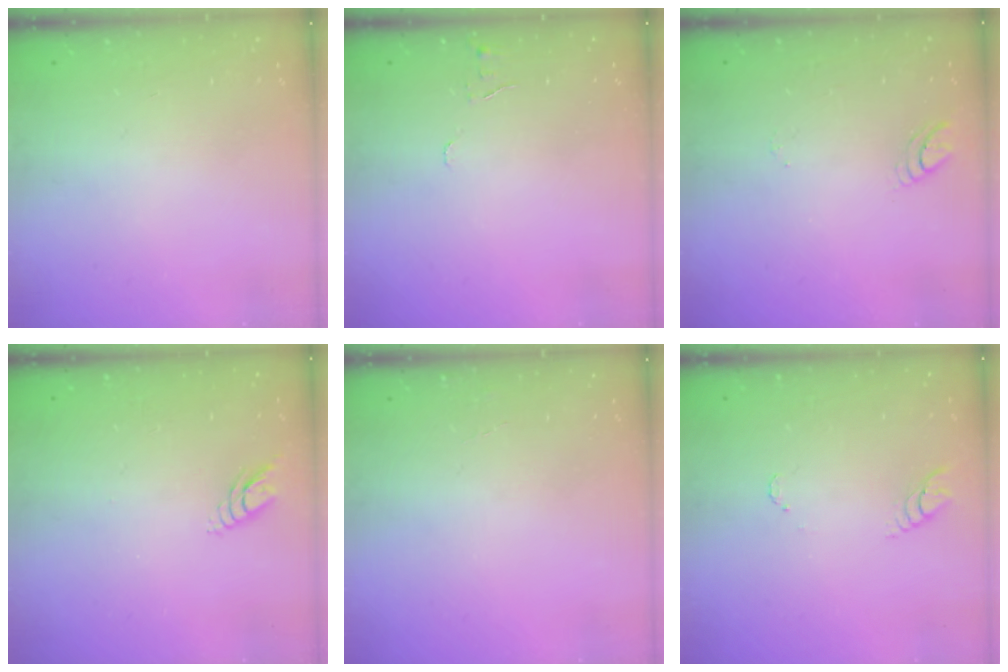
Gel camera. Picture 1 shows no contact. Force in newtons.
{"total": 4.7, "press": 4.6, "slide": 0.5}
{"total": 4.5, "press": 4.5, "slide": 0.5}
{"total": 4.0, "press": 4.0, "slide": 0.3}
{"total": 3.1, "press": 3.1, "slide": 0.2}
{"total": 3.5, "press": 3.5, "slide": 0.2}